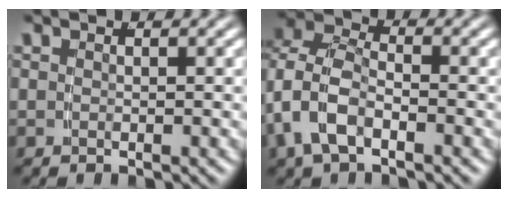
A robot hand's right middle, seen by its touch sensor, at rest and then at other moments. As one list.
[{"total": 7.7, "force": [-0.6, 6.3, 4.4], "torque": [-0.115, -0.012, -0.017]}]